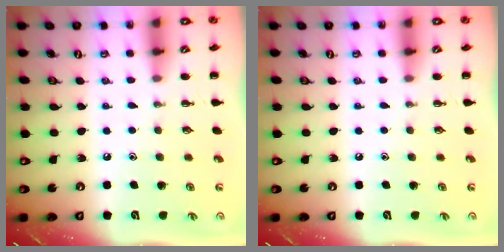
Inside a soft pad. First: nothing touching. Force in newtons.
{"total": 0.0}